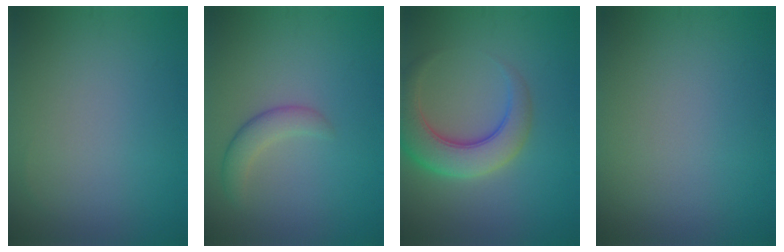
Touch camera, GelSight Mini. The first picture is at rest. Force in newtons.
{"total": 2.3, "press": 2.3, "slide": 0.1}
{"total": 6.1, "press": 6.1, "slide": 0.5}
{"total": 0.0}